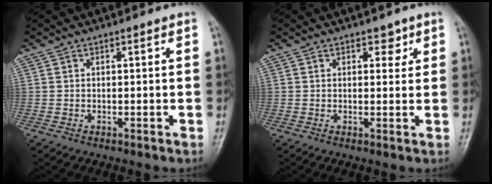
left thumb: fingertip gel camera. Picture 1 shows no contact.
{"total": 2.4, "force": [1.4, 1.5, 1.2], "torque": [0.003, -0.006, 0.016]}